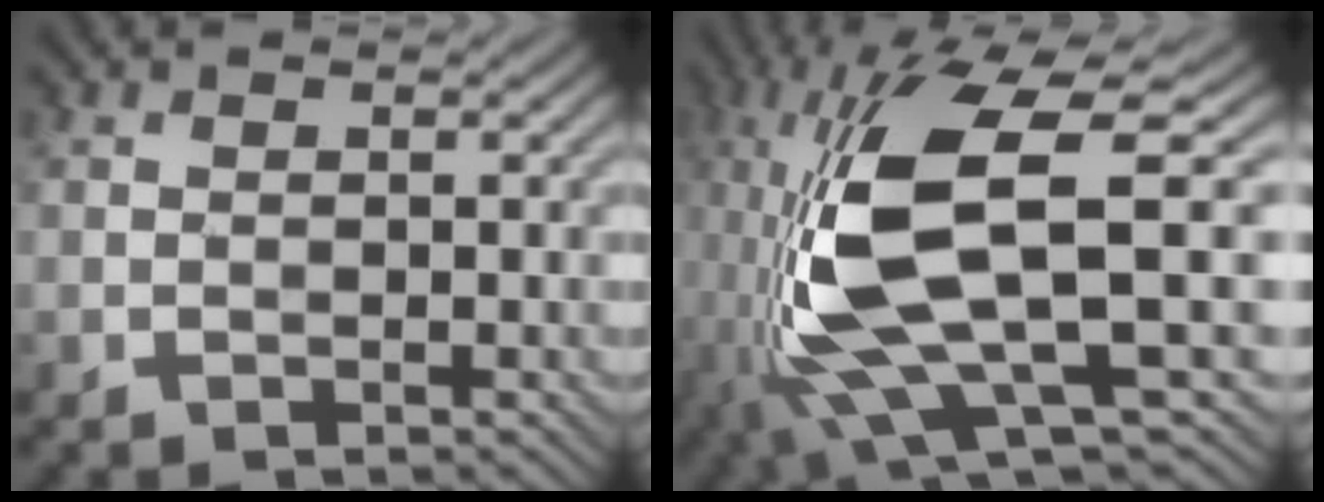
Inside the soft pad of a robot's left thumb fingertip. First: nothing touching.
{"total": 15.1, "force": [-2.5, 4.4, 14.2], "torque": [-0.306, -0.005, -0.039]}